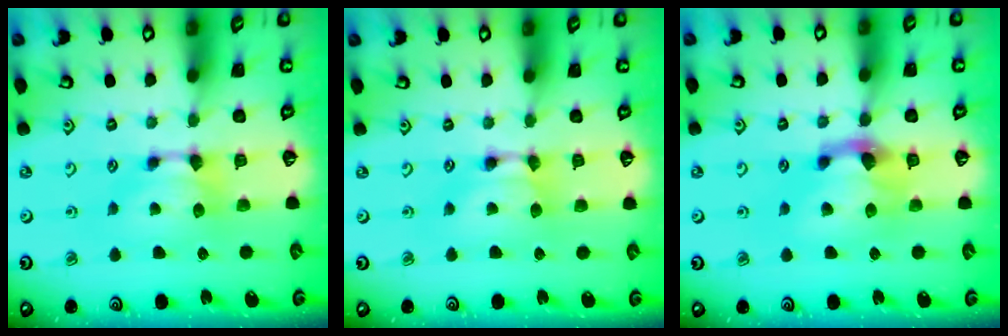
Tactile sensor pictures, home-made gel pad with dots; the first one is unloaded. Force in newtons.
{"total": 1.7, "press": 1.7, "slide": 0.2}
{"total": 2.6, "press": 1.9, "slide": 1.7}